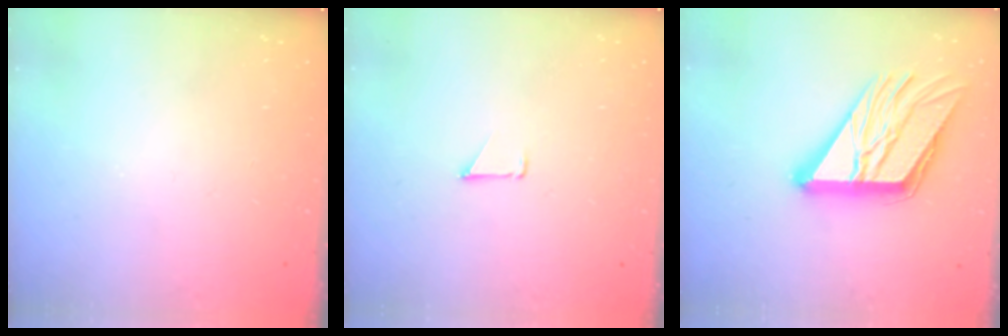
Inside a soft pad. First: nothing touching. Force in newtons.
{"total": 0.9, "press": 0.8, "slide": 0.1}
{"total": 21.5, "press": 21.3, "slide": 2.9}